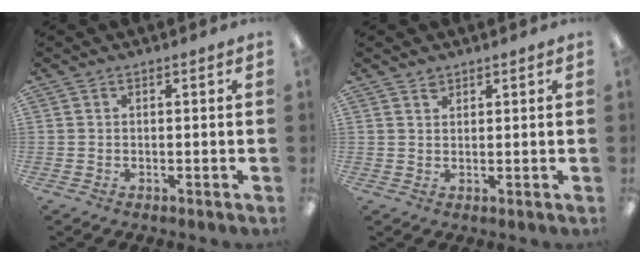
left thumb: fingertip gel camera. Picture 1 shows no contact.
{"total": 1.6, "force": [1.5, 0.7, 0.2], "torque": [-0.006, -0.002, 0.029]}